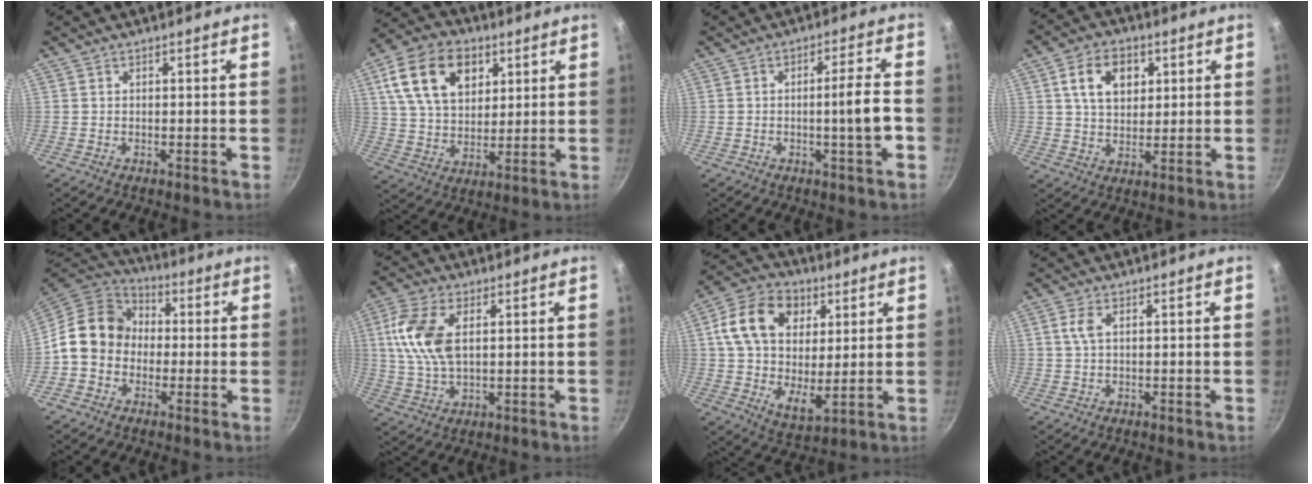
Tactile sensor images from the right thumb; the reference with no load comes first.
{"total": 16.9, "force": [6.6, 11.3, 10.7], "torque": [-0.168, -0.007, 0.113]}
{"total": 6.6, "force": [-1.7, 0.1, 6.3], "torque": [-0.097, 0.013, -0.023]}
{"total": 9.6, "force": [3.1, 6.6, 6.2], "torque": [-0.086, -0.003, 0.052]}
{"total": 12.4, "force": [-0.6, 10.6, 6.5], "torque": [-0.077, 0.034, -0.033]}
{"total": 11.5, "force": [2.6, 6.3, 9.3], "torque": [-0.184, 0.003, 0.048]}
{"total": 17.8, "force": [5.6, 12.1, 11.8], "torque": [-0.193, -0.013, 0.090]}
{"total": 2.7, "force": [0.8, 1.3, 2.3], "torque": [-0.049, 0.003, 0.017]}